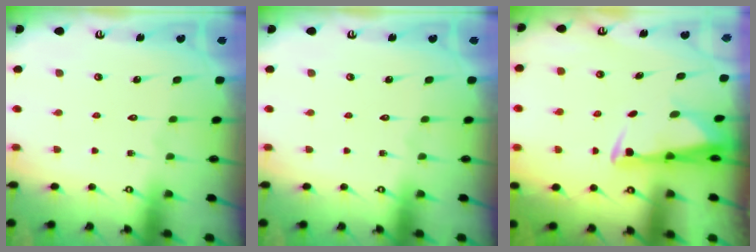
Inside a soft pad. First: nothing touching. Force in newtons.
{"total": 0.0}
{"total": 2.8, "press": 2.6, "slide": 0.9}